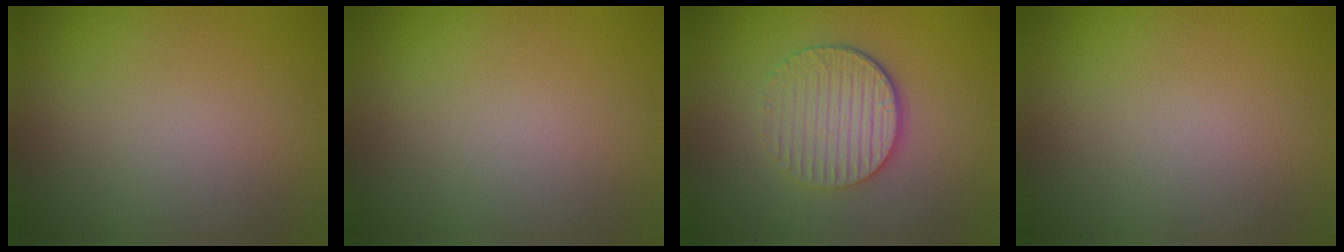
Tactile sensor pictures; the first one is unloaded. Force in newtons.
{"total": 0.0}
{"total": 4.5, "press": 3.6, "slide": 2.8}
{"total": 0.0}